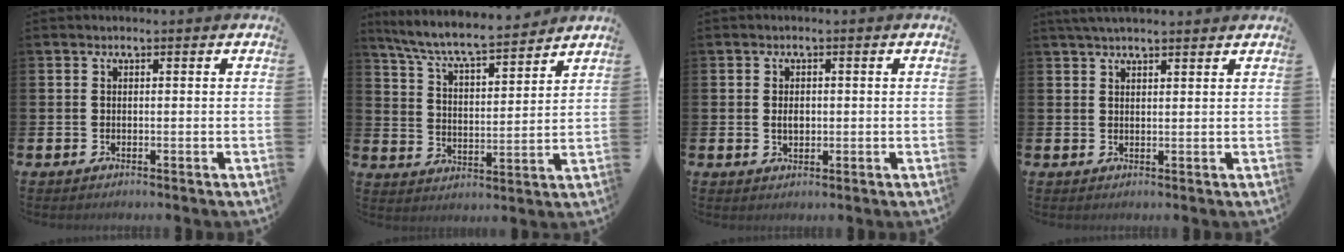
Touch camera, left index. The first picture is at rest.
{"total": 7.5, "force": [7.1, 0.7, 2.5], "torque": [-0.082, -0.048, 0.122]}
{"total": 1.9, "force": [0.1, 1.2, 1.4], "torque": [-0.004, -0.003, -0.004]}
{"total": 2.9, "force": [2.6, 0.5, 1.1], "torque": [-0.028, -0.001, 0.048]}